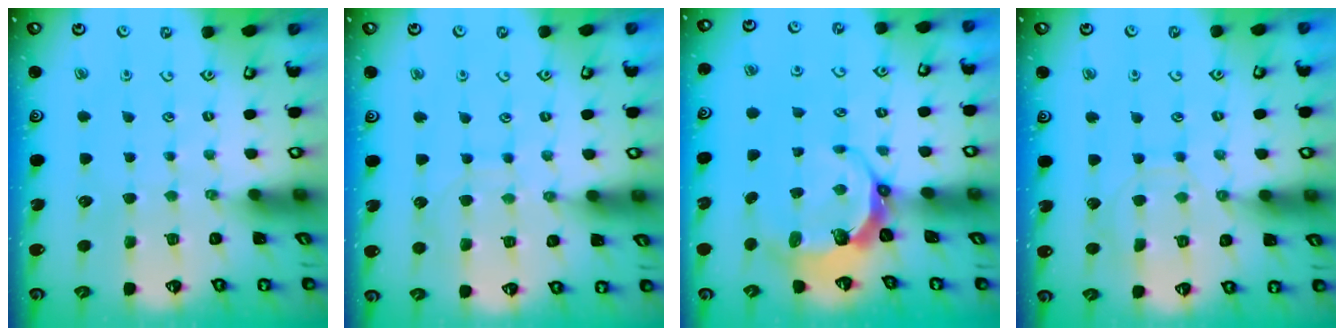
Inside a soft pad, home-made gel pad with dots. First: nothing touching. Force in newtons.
{"total": 7.9, "press": 7.9, "slide": 0.6}
{"total": 8.1, "press": 6.8, "slide": 4.4}
{"total": 7.4, "press": 7.4, "slide": 0.7}